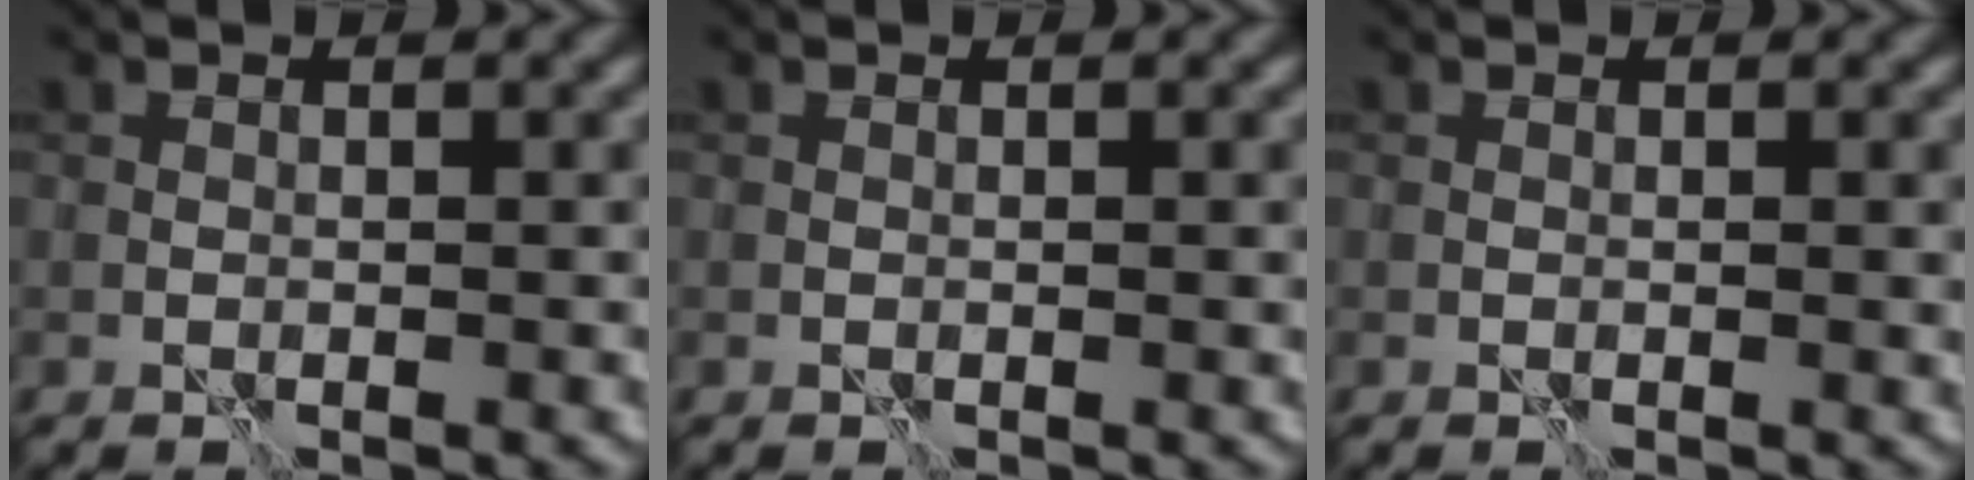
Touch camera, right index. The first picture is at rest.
{"total": 0.0}
{"total": 0.5, "force": [0.1, 0.1, 0.5], "torque": [-0.006, -0.002, 0.000]}